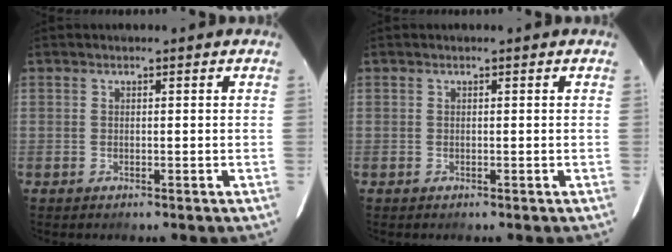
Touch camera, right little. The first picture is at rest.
{"total": 0.0}